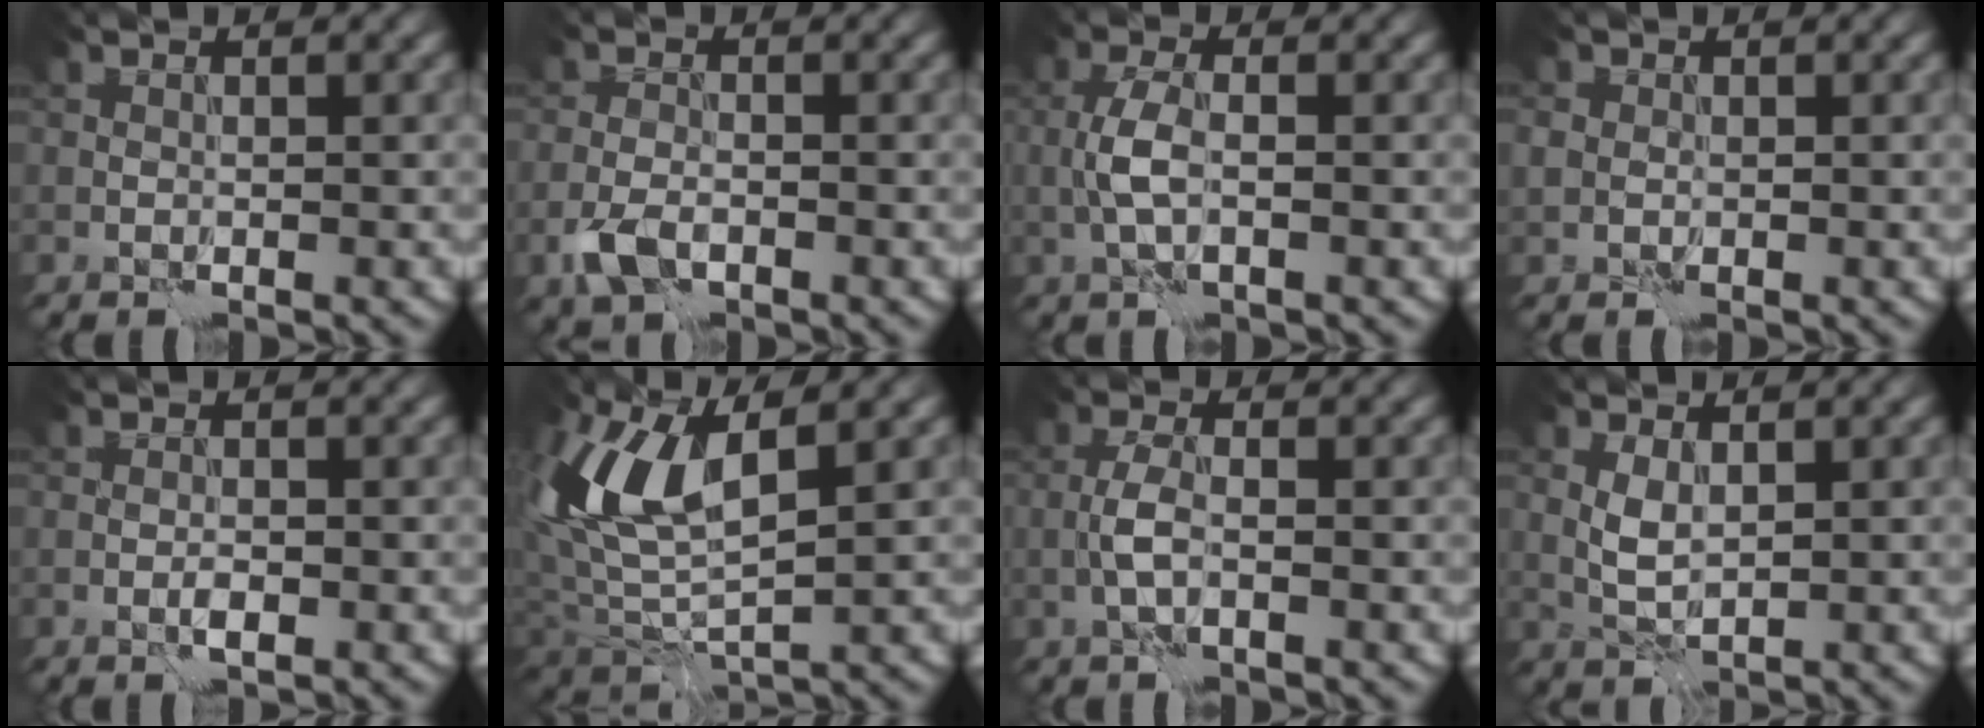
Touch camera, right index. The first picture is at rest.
{"total": 2.7, "force": [-1.5, 1.5, 1.7], "torque": [-0.036, -0.004, -0.032]}
{"total": 2.5, "force": [-0.3, 0.8, 2.4], "torque": [-0.052, 0.003, -0.009]}
{"total": 1.0, "force": [0.0, 1.0, 0.2], "torque": [0.000, -0.003, 0.000]}
{"total": 0.9, "force": [-0.4, 0.2, 0.7], "torque": [-0.012, 0.000, -0.009]}
{"total": 7.9, "force": [3.0, 3.5, 6.4], "torque": [-0.152, -0.007, 0.056]}
{"total": 1.9, "force": [-0.6, 0.4, 1.7], "torque": [-0.037, 0.004, -0.016]}
{"total": 1.6, "force": [0.7, 0.7, 1.3], "torque": [-0.033, -0.001, 0.017]}